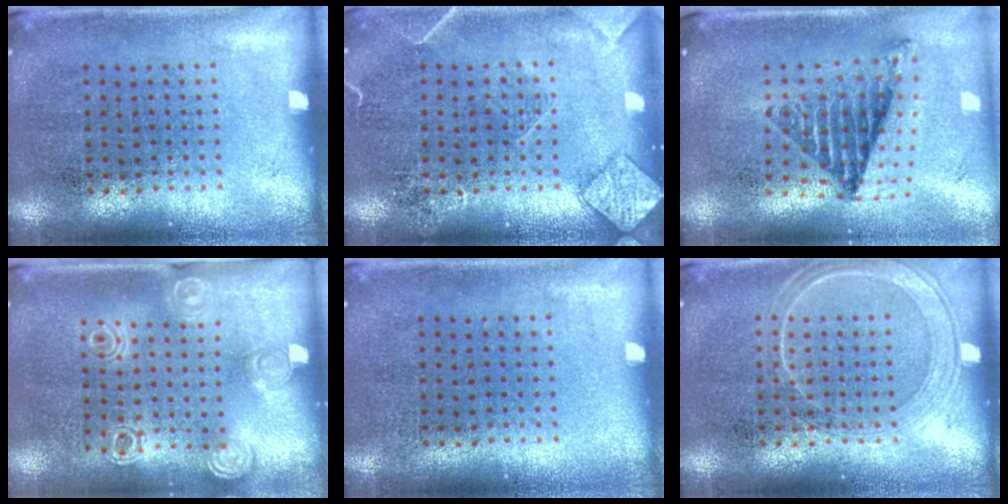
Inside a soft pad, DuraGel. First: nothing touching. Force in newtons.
{"total": 2.3, "press": 2.3, "slide": 0.3}
{"total": 1.3, "press": 1.2, "slide": 0.6}
{"total": 1.4, "press": 1.3, "slide": 0.2}
{"total": 0.0}
{"total": 2.2, "press": 2.1, "slide": 0.4}